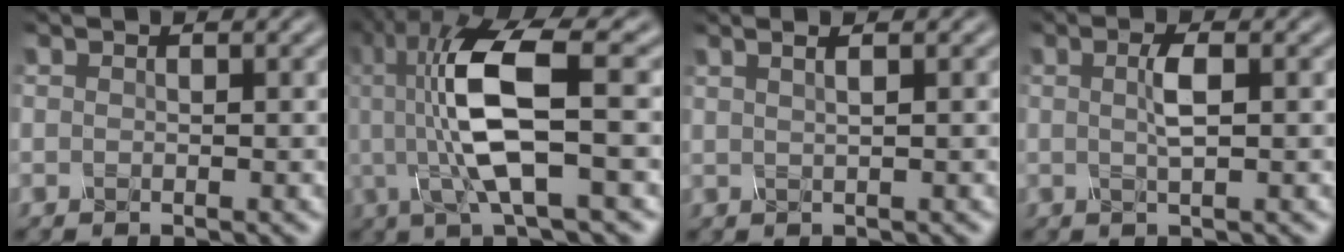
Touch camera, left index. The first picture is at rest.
{"total": 8.4, "force": [0.8, 1.6, 8.2], "torque": [-0.171, 0.014, 0.024]}
{"total": 2.8, "force": [1.7, 1.2, 1.8], "torque": [-0.011, 0.027, -0.004]}
{"total": 1.3, "force": [0.3, -0.1, 1.2], "torque": [-0.034, 0.007, 0.010]}